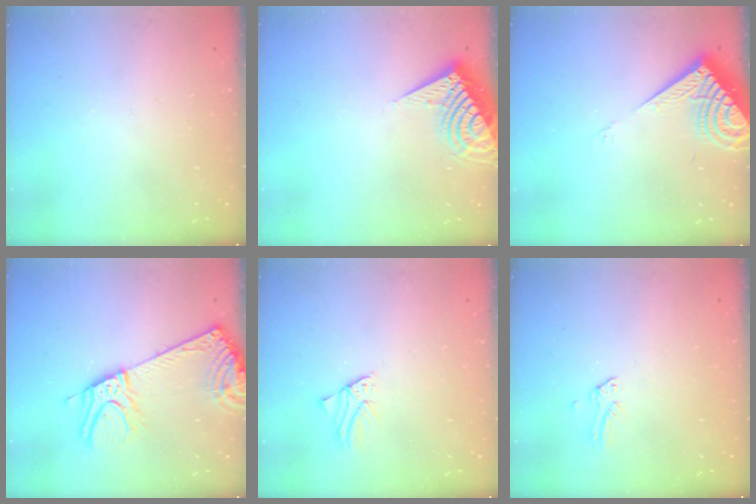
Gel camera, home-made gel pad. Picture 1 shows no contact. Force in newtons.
{"total": 11.4, "press": 11.3, "slide": 1.5}
{"total": 8.3, "press": 8.2, "slide": 1.1}
{"total": 14.6, "press": 14.1, "slide": 3.5}
{"total": 1.4, "press": 1.4, "slide": 0.1}
{"total": 0.0}